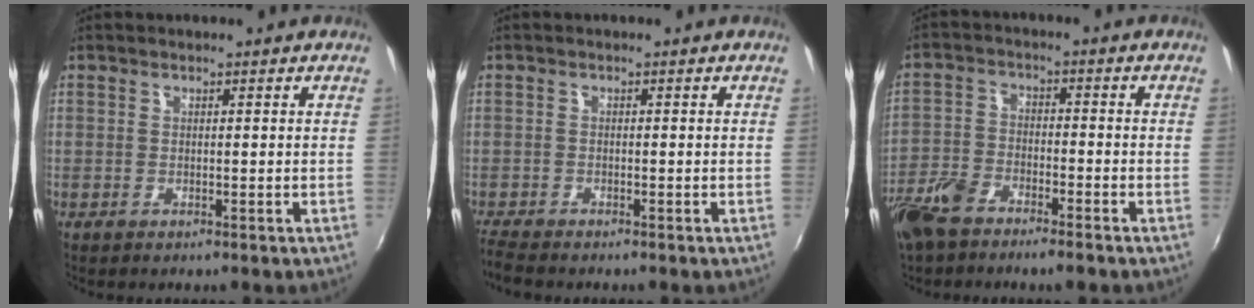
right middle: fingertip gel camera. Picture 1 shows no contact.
{"total": 3.2, "force": [-3.0, 0.3, 0.9], "torque": [-0.030, -0.019, -0.061]}
{"total": 9.0, "force": [-6.9, 3.2, 4.9], "torque": [-0.121, -0.009, -0.135]}